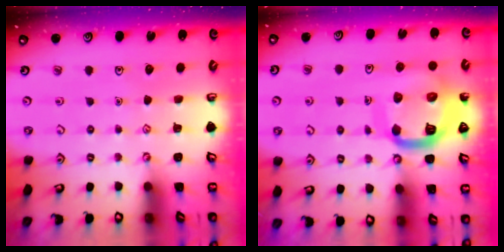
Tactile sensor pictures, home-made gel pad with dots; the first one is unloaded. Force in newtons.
{"total": 13.8, "press": 13.7, "slide": 1.6}